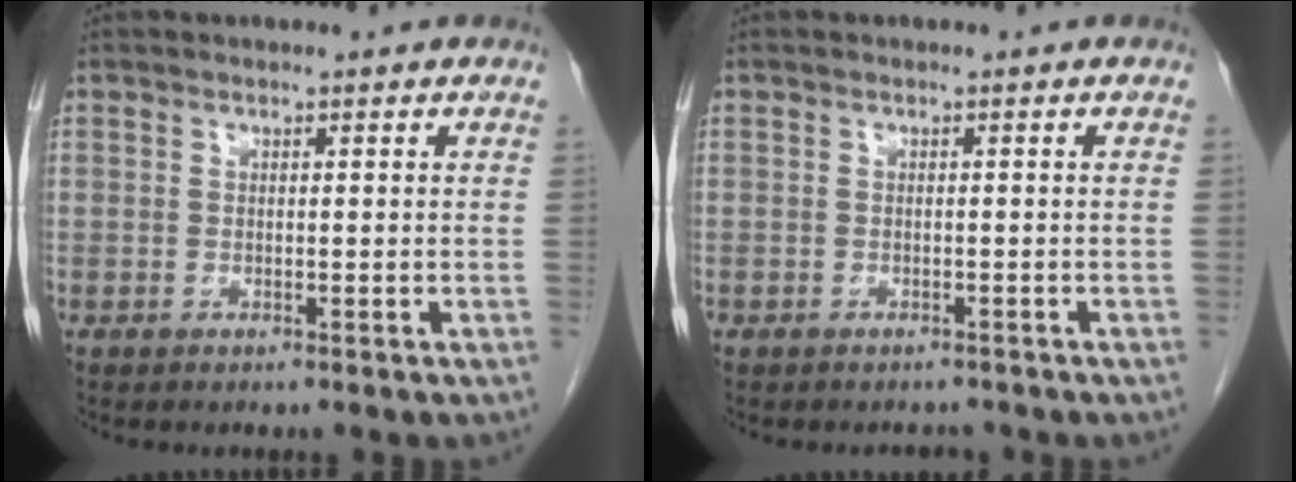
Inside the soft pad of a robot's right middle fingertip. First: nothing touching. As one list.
[{"total": 2.4, "force": [-2.1, 1.1, 0.1], "torque": [-0.003, 0.000, -0.032]}]